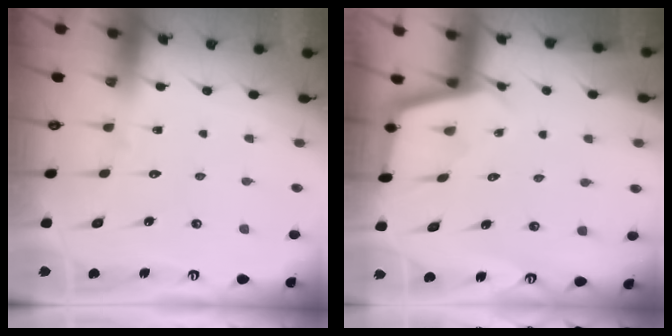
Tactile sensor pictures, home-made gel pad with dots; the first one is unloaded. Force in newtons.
{"total": 2.5, "press": 2.5, "slide": 0.2}